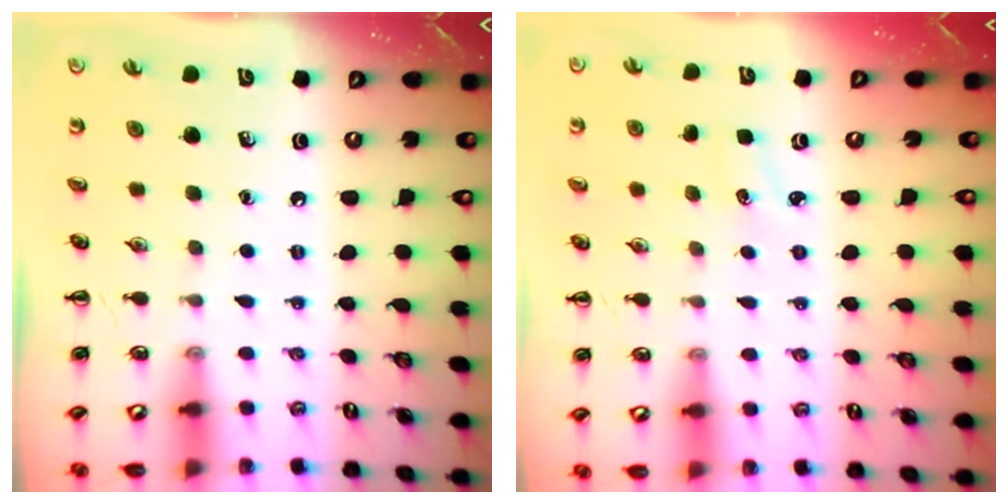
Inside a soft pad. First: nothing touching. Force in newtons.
{"total": 2.0, "press": 1.9, "slide": 0.6}